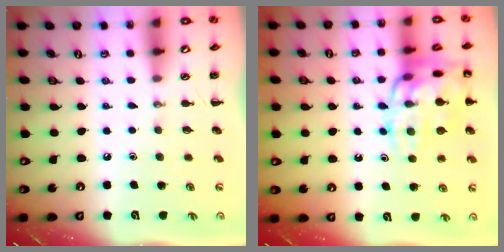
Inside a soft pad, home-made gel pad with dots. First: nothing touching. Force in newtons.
{"total": 18.1, "press": 18.1, "slide": 0.8}